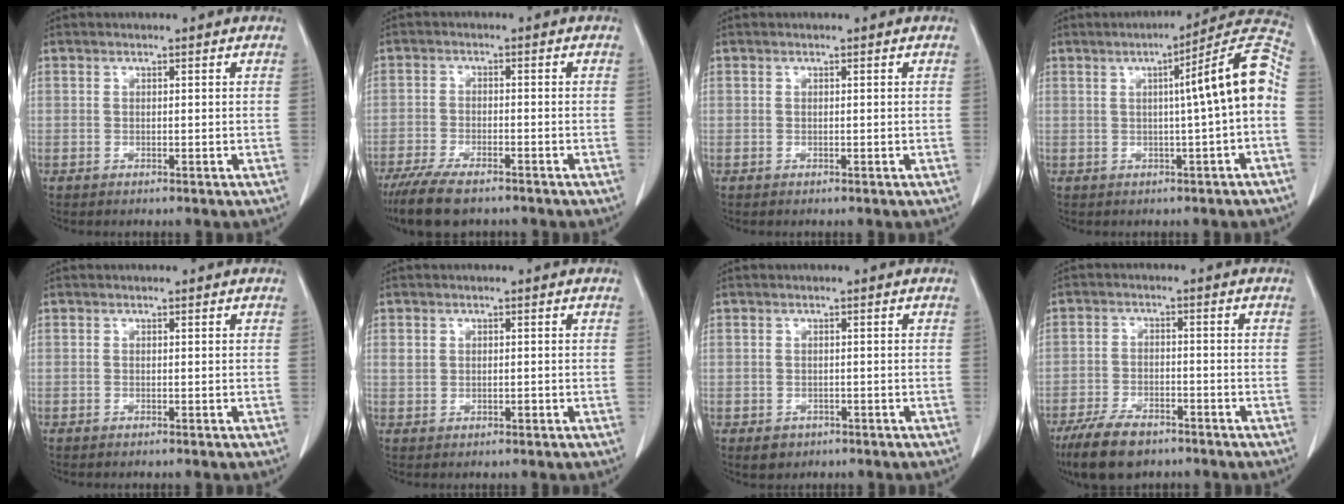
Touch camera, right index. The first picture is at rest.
{"total": 9.1, "force": [-7.1, 2.4, 5.2], "torque": [-0.089, -0.019, -0.117]}
{"total": 0.0}
{"total": 11.0, "force": [0.2, -0.5, 11.0], "torque": [-0.140, 0.030, -0.005]}
{"total": 0.0}
{"total": 1.7, "force": [0.2, 1.3, 1.0], "torque": [-0.026, 0.007, 0.010]}
{"total": 2.1, "force": [-1.1, 1.7, 0.5], "torque": [-0.006, 0.003, -0.009]}
{"total": 8.2, "force": [-6.1, 3.1, 4.4], "torque": [-0.086, -0.010, -0.108]}